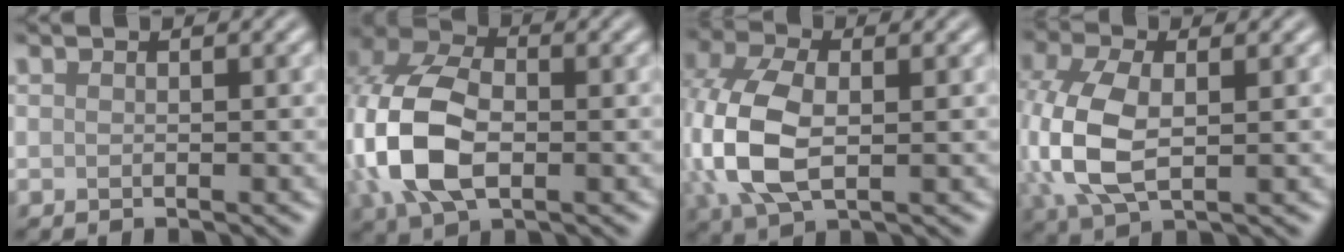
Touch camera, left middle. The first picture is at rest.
{"total": 10.3, "force": [-1.7, 6.7, 7.6], "torque": [-0.193, -0.007, -0.042]}
{"total": 8.6, "force": [-0.2, 5.3, 6.7], "torque": [-0.177, 0.001, -0.005]}
{"total": 7.5, "force": [0.1, 4.5, 6.0], "torque": [-0.153, 0.001, 0.001]}